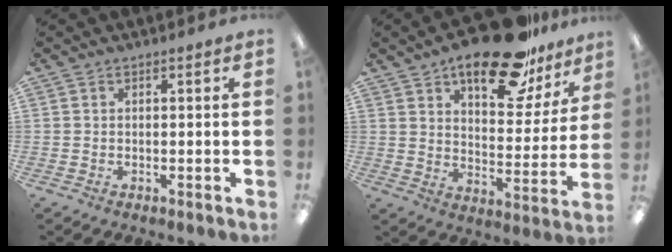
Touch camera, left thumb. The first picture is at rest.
{"total": 21.4, "force": [15.3, 8.6, 12.3], "torque": [-0.174, -0.085, 0.252]}